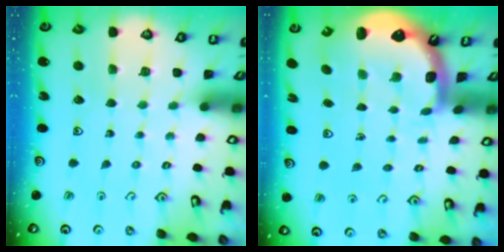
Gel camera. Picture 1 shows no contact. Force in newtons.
{"total": 3.4, "press": 2.6, "slide": 2.3}